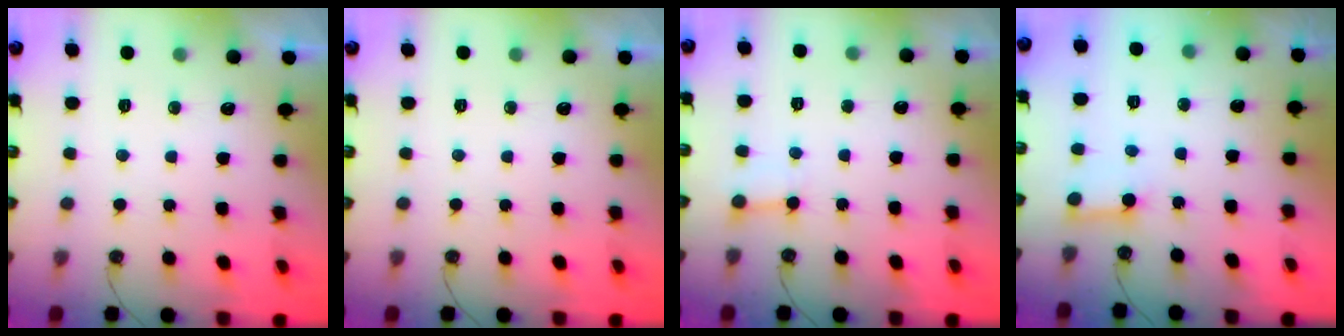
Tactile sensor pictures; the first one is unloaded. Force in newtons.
{"total": 0.0}
{"total": 2.9, "press": 2.9, "slide": 0.3}
{"total": 3.9, "press": 3.9, "slide": 0.5}